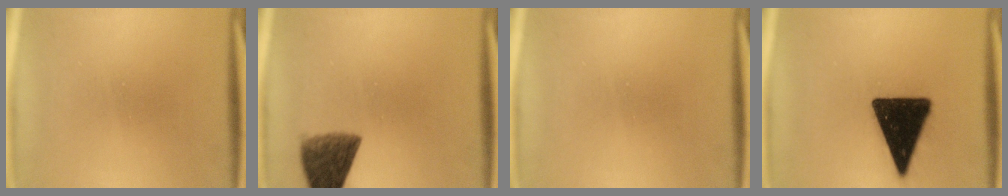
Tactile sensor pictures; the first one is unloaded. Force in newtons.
{"total": 7.5}
{"total": 0.0}
{"total": 17.1}